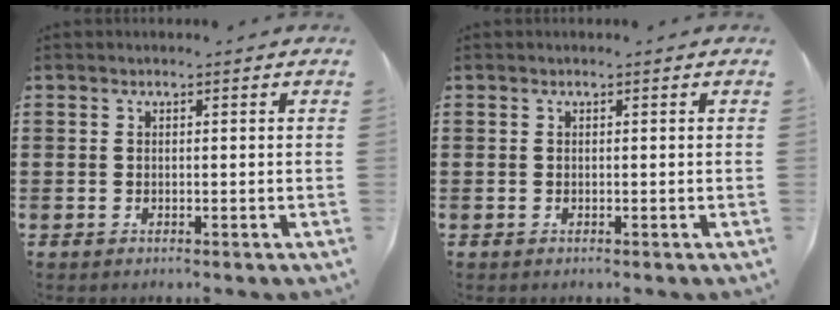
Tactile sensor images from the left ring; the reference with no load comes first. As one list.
[{"total": 0.0}]